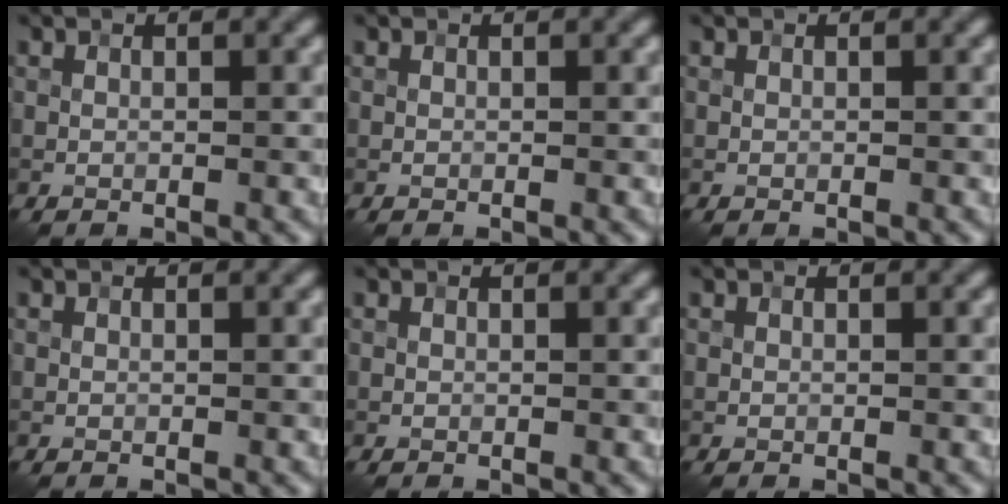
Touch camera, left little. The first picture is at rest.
{"total": 0.0}
{"total": 0.0}
{"total": 0.0}
{"total": 0.0}
{"total": 0.0}